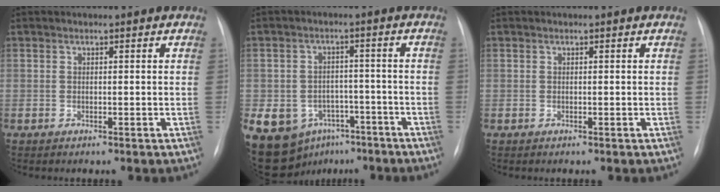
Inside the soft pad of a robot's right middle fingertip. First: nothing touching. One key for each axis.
{"total": 15.5, "fx": -8.1, "fy": 11.9, "fz": 5.9, "tx": -0.134, "ty": 0.018, "tz": -0.108}
{"total": 0.0}